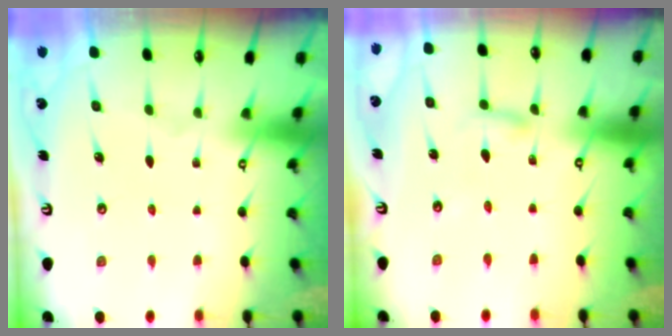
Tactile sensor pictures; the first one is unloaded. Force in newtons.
{"total": 2.6, "press": 2.6, "slide": 0.2}